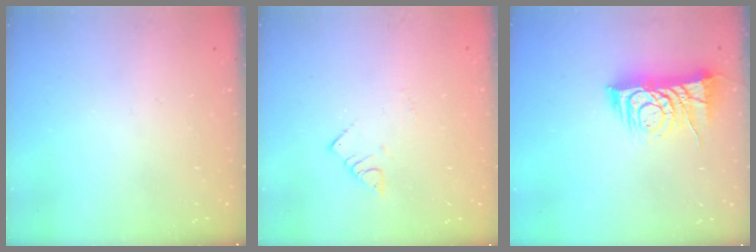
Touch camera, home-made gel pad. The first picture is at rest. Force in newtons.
{"total": 2.4, "press": 2.3, "slide": 0.5}
{"total": 9.4, "press": 9.4, "slide": 1.0}